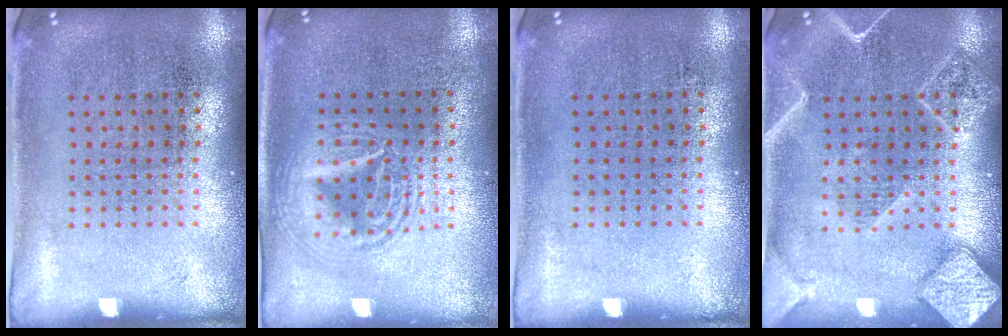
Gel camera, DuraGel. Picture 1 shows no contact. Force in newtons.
{"total": 2.2, "press": 2.2, "slide": 0.2}
{"total": 0.0}
{"total": 2.1, "press": 2.1, "slide": 0.3}